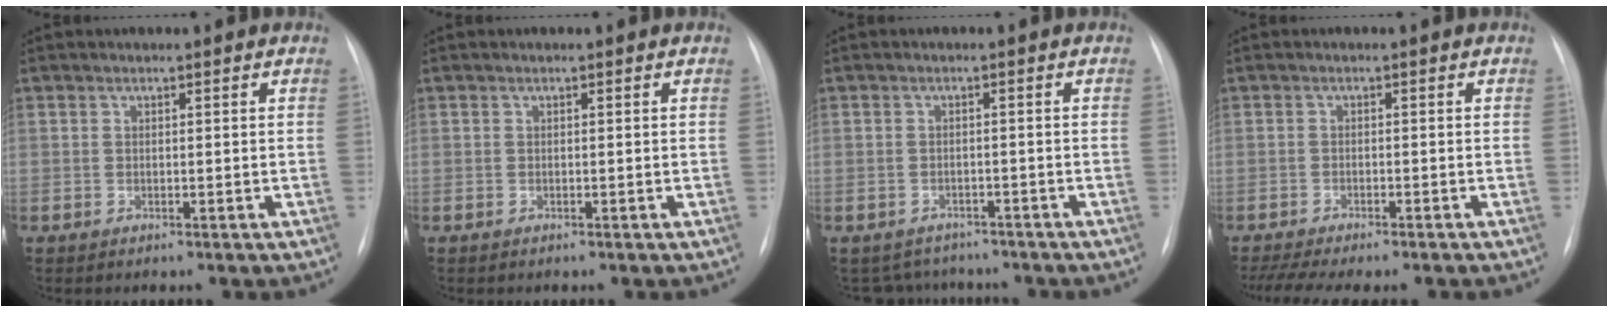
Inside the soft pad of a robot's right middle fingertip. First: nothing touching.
{"total": 0.0}
{"total": 5.0, "force": [-4.5, 2.1, -0.2], "torque": [0.006, 0.012, -0.057]}
{"total": 9.7, "force": [-8.2, 1.5, 5.0], "torque": [-0.070, 0.002, -0.118]}